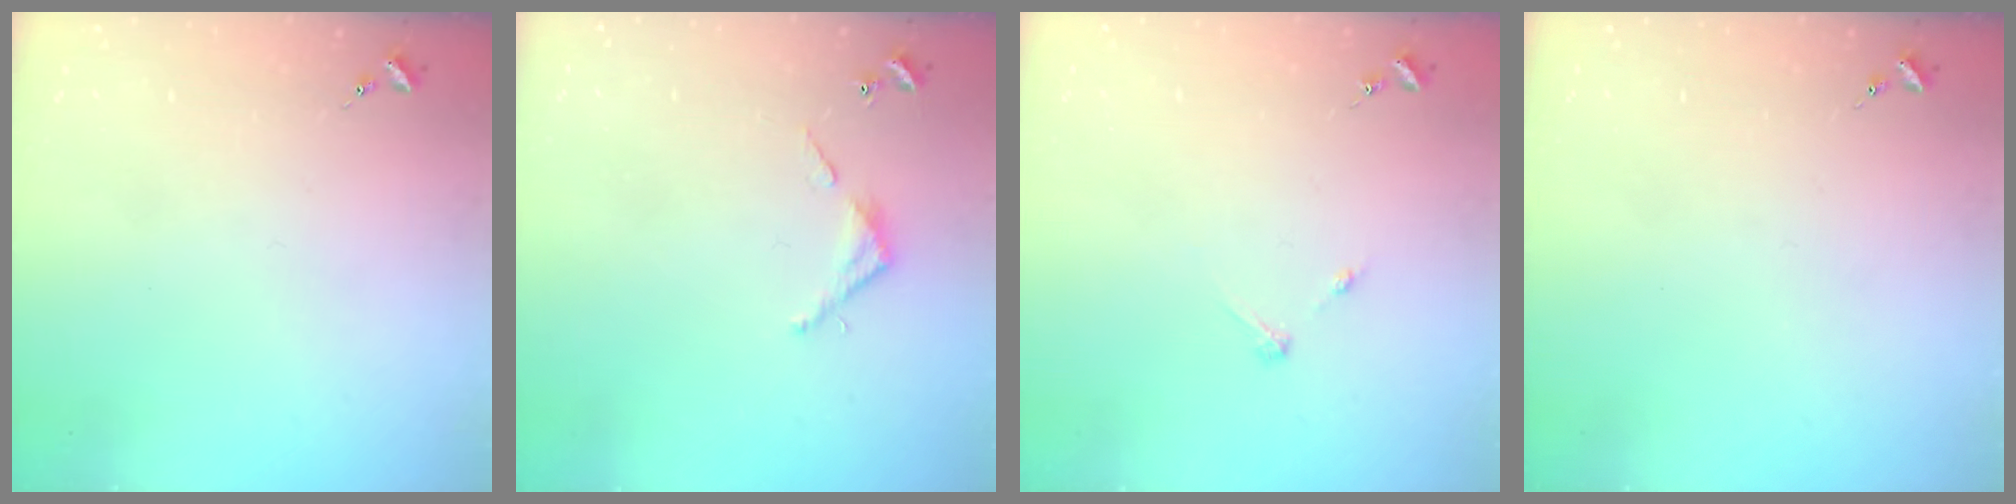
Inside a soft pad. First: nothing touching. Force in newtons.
{"total": 3.5, "press": 3.5, "slide": 0.2}
{"total": 2.7, "press": 2.7, "slide": 0.3}
{"total": 0.0}